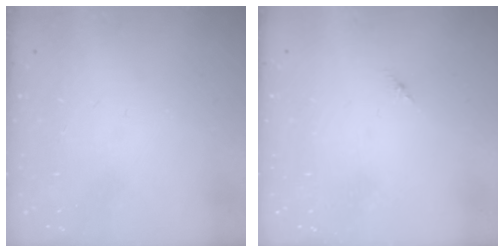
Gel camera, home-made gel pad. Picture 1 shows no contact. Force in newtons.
{"total": 1.8, "press": 1.7, "slide": 0.6}